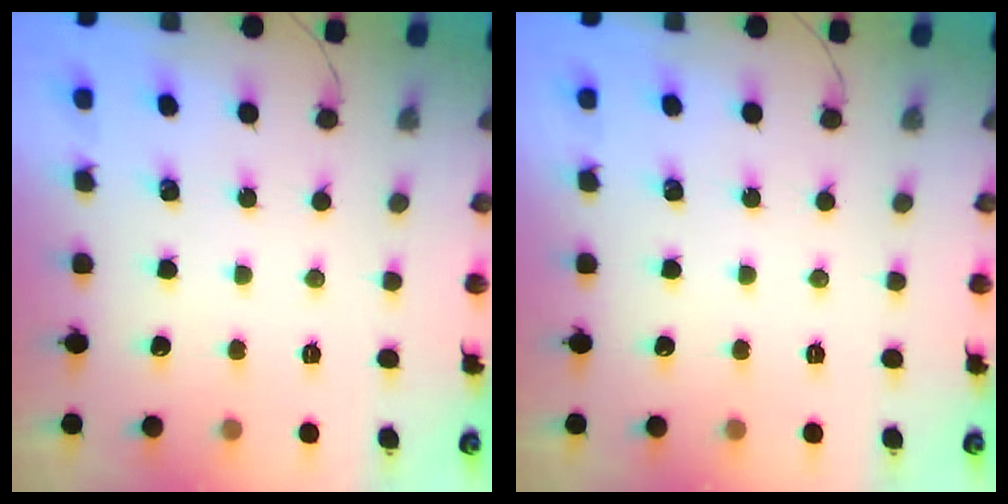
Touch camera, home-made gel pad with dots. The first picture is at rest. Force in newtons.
{"total": 0.0}